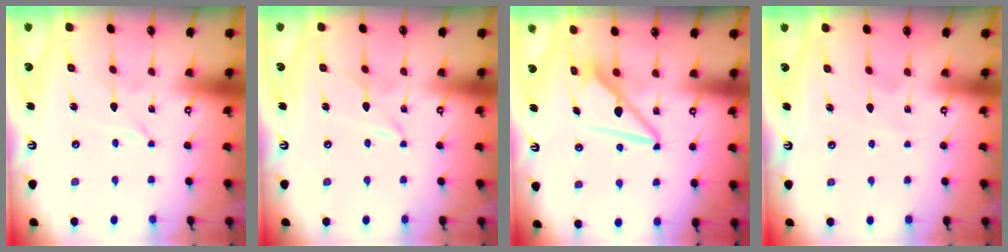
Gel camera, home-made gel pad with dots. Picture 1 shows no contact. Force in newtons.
{"total": 2.5, "press": 2.4, "slide": 0.4}
{"total": 9.0, "press": 9.0, "slide": 0.6}
{"total": 3.0, "press": 3.0, "slide": 0.3}